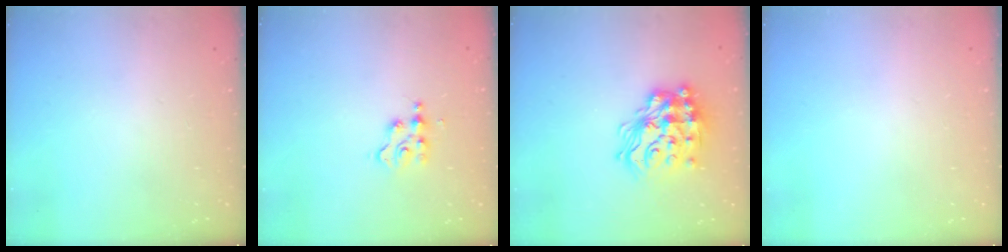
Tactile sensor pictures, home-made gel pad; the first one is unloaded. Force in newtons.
{"total": 2.7, "press": 2.6, "slide": 0.3}
{"total": 19.6, "press": 19.5, "slide": 1.2}
{"total": 0.0}